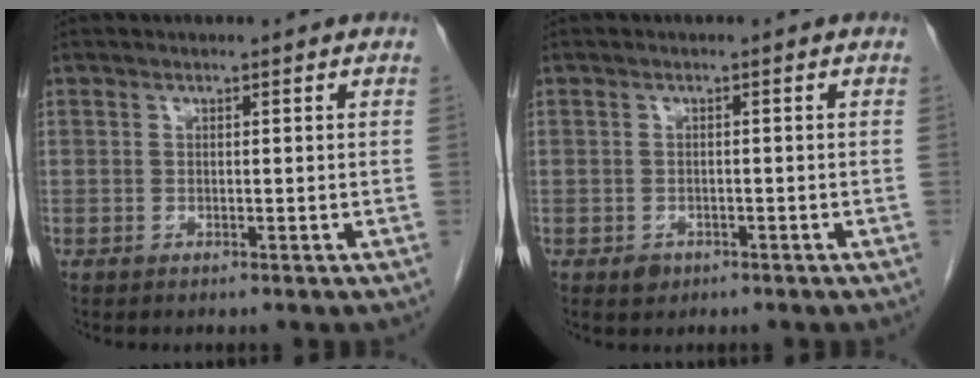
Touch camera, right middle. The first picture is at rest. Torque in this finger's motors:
{"motor_torque": [0.51, -0.24, 0.11, 0.00]}